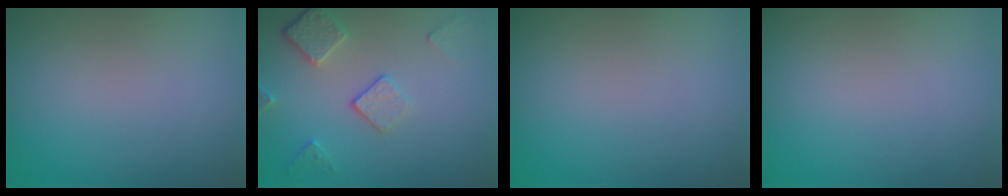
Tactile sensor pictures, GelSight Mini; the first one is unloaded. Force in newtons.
{"total": 3.6, "press": 2.8, "slide": 2.2}
{"total": 0.0}
{"total": 0.0}